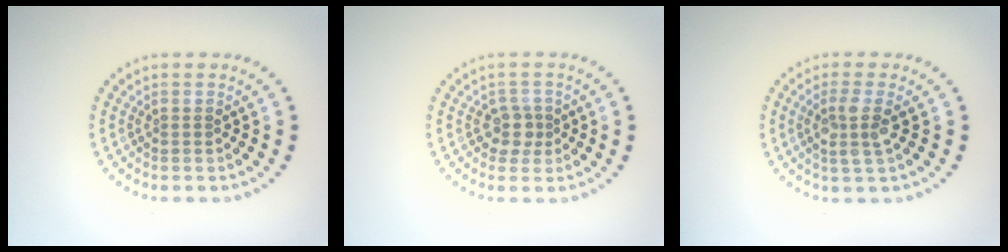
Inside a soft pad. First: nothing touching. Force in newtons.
{"total": 1.9, "press": 1.5, "slide": 1.2}
{"total": 2.6, "press": 2.2, "slide": 1.3}